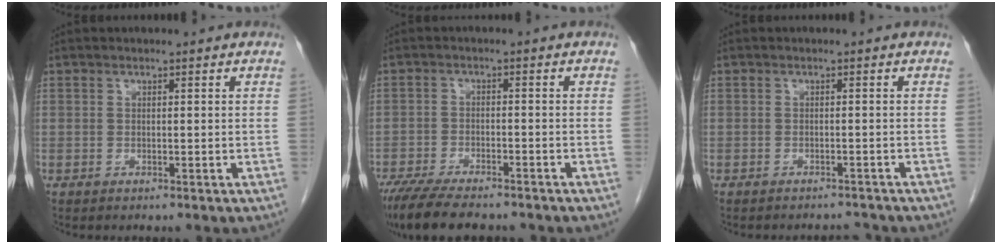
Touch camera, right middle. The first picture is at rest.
{"total": 11.7, "force": [-9.8, 2.7, 5.9], "torque": [-0.099, -0.019, -0.152]}
{"total": 3.6, "force": [-3.5, 0.6, 0.2], "torque": [0.004, -0.002, -0.045]}